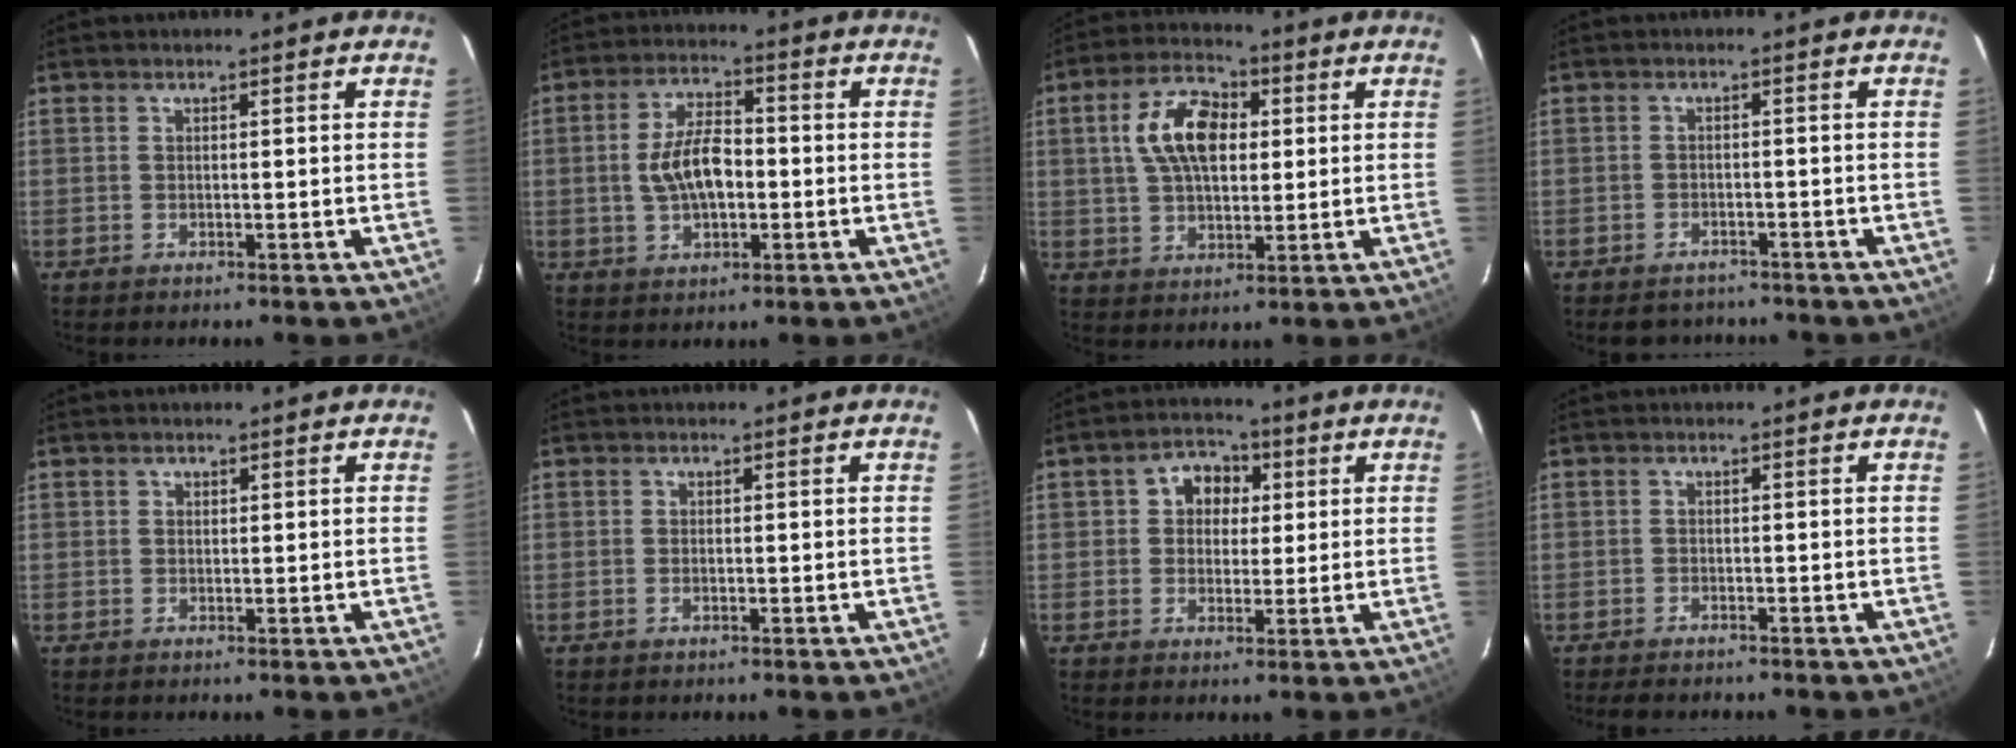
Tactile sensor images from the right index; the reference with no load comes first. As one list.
[{"total": 9.1, "force": [-1.0, 4.6, 7.8], "torque": [-0.153, 0.010, -0.014]}, {"total": 11.5, "force": [2.5, 6.6, 9.1], "torque": [-0.173, 0.025, 0.044]}, {"total": 5.6, "force": [-4.7, 2.8, 1.1], "torque": [-0.026, 0.007, -0.061]}, {"total": 0.5, "force": [0.1, 0.5, 0.0], "torque": [0.001, 0.003, 0.001]}, {"total": 1.0, "force": [-0.2, 0.5, 0.8], "torque": [-0.016, 0.001, -0.005]}, {"total": 6.3, "force": [1.3, 5.4, 2.9], "torque": [-0.040, 0.023, 0.019]}, {"total": 3.8, "force": [-3.4, 1.1, 1.4], "torque": [-0.035, -0.006, -0.053]}]